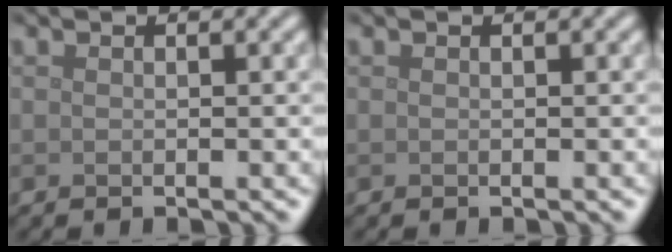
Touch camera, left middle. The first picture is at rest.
{"total": 0.0}